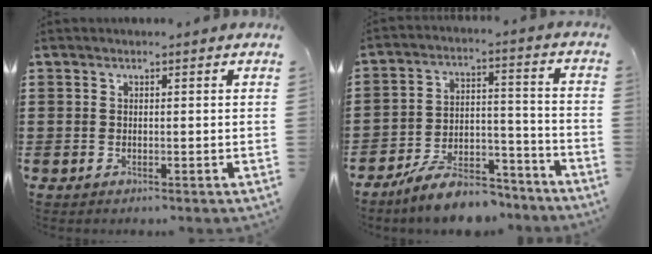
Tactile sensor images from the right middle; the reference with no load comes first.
{"total": 9.3, "force": [-8.2, 2.4, 3.7], "torque": [-0.064, 0.028, -0.153]}